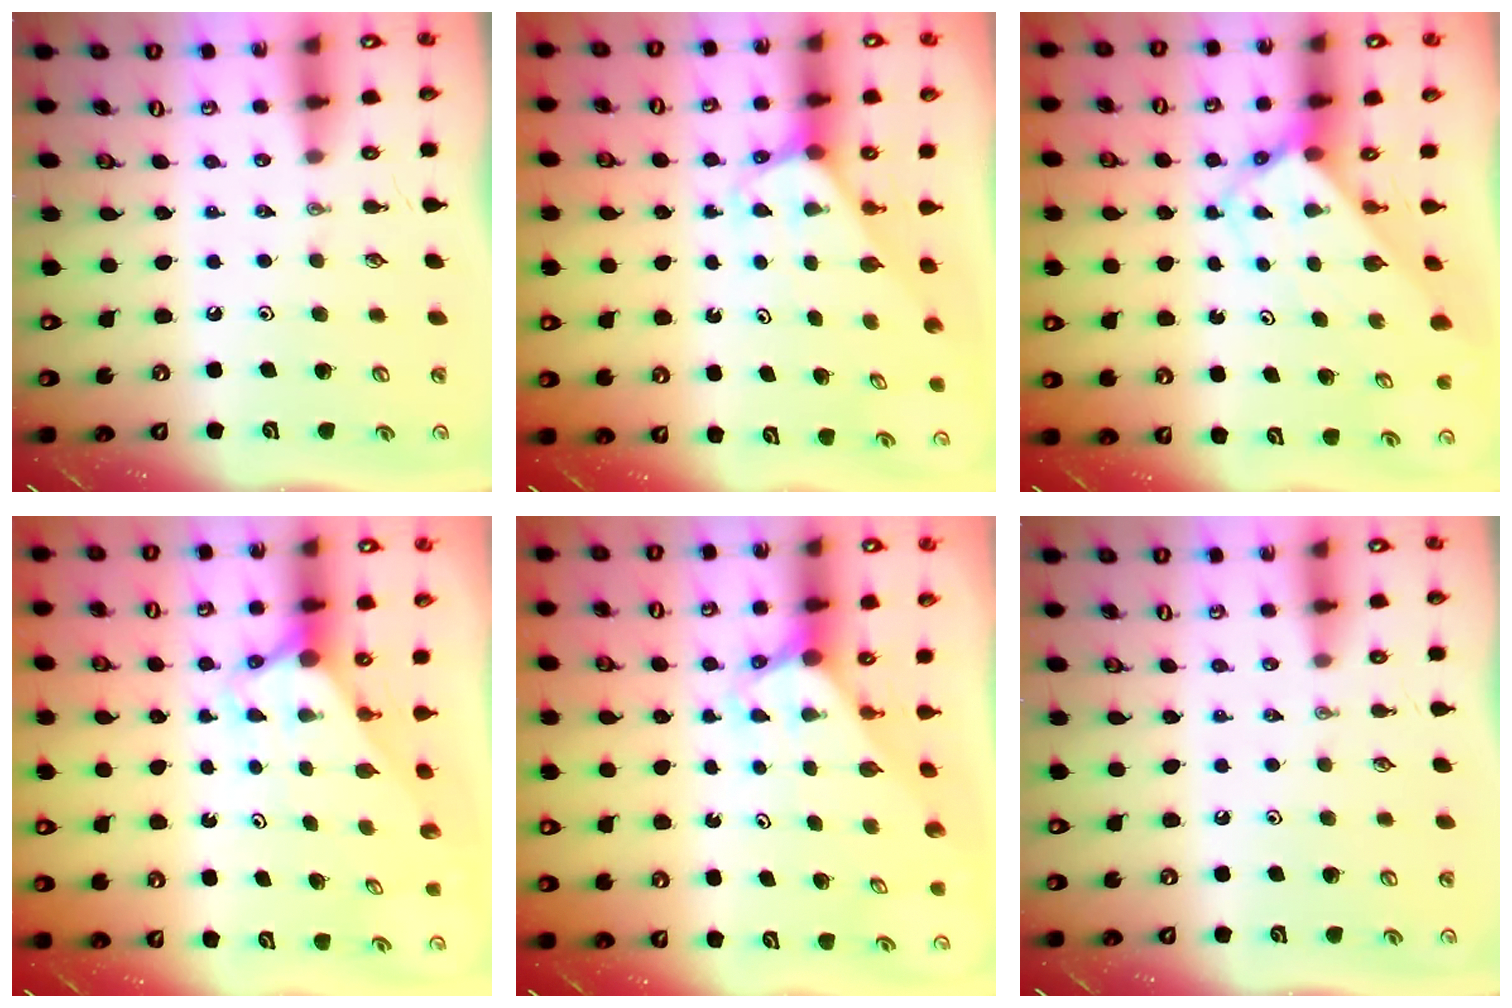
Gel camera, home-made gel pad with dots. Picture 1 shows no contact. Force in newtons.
{"total": 2.4, "press": 2.4, "slide": 0.2}
{"total": 3.8, "press": 3.7, "slide": 0.4}
{"total": 2.7, "press": 2.7, "slide": 0.0}
{"total": 2.7, "press": 2.7, "slide": 0.2}
{"total": 0.0}